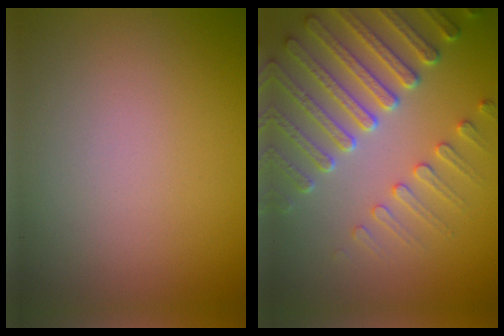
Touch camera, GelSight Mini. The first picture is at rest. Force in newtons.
{"total": 6.2, "press": 5.2, "slide": 3.4}